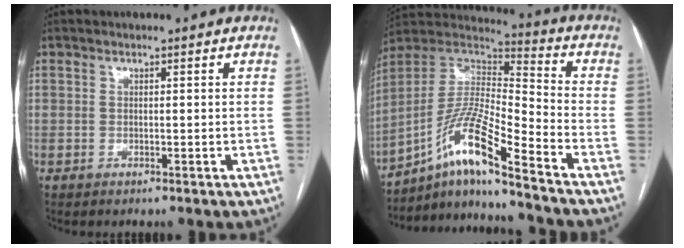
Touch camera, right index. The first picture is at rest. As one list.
[{"total": 14.4, "force": [-9.8, 0.1, 10.5], "torque": [-0.206, 0.013, -0.177]}]